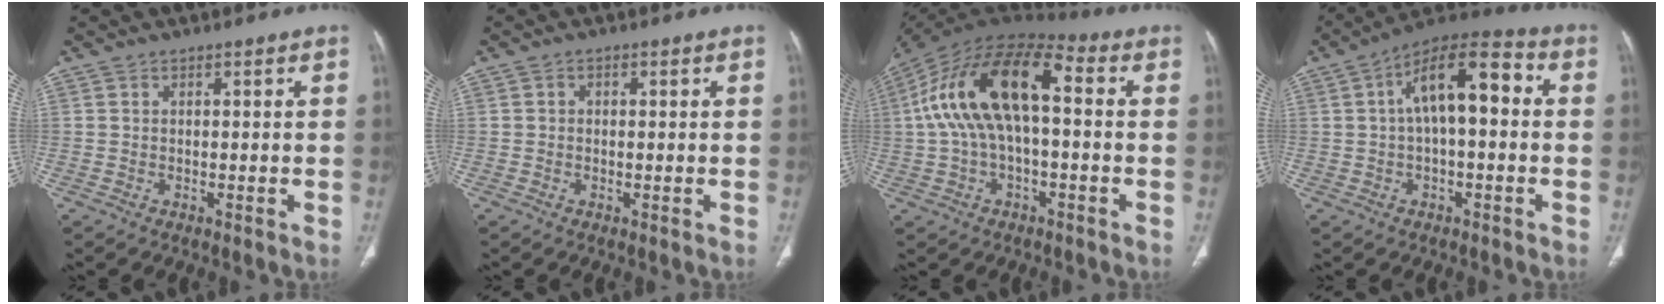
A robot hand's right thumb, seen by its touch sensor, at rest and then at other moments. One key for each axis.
{"total": 0.9, "fx": 0.1, "fy": 0.7, "fz": 0.5, "tx": -0.004, "ty": 0.002, "tz": 0.000}
{"total": 18.7, "fx": 1.6, "fy": 9.1, "fz": 16.2, "tx": -0.304, "ty": 0.052, "tz": 0.018}
{"total": 13.5, "fx": 1.8, "fy": 5.9, "fz": 12.0, "tx": -0.190, "ty": 0.041, "tz": 0.021}